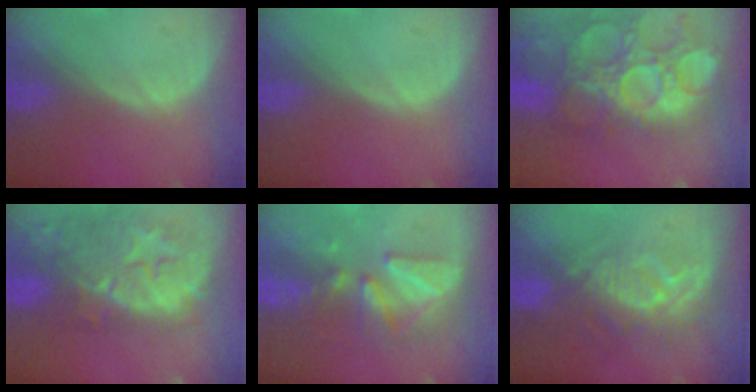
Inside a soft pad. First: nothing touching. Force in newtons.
{"total": 0.0}
{"total": 14.9, "press": 12.8, "slide": 7.7}
{"total": 11.6, "press": 10.7, "slide": 4.5}
{"total": 8.8, "press": 7.8, "slide": 4.1}
{"total": 9.5, "press": 8.3, "slide": 4.7}